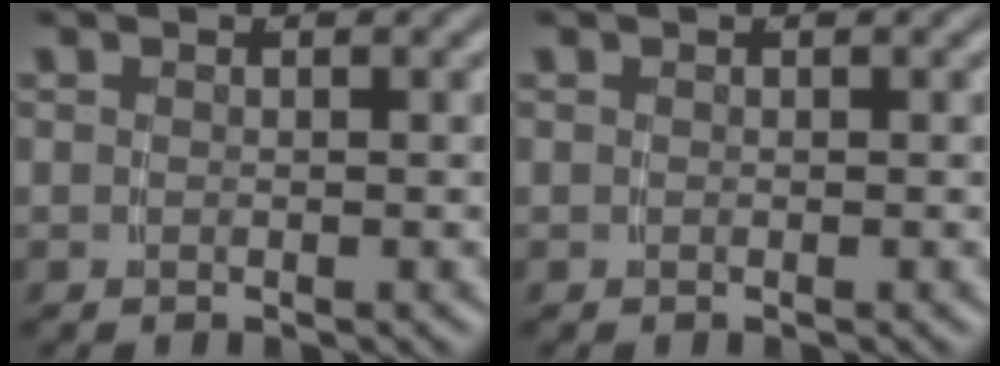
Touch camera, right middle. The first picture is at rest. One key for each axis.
{"total": 0.0}